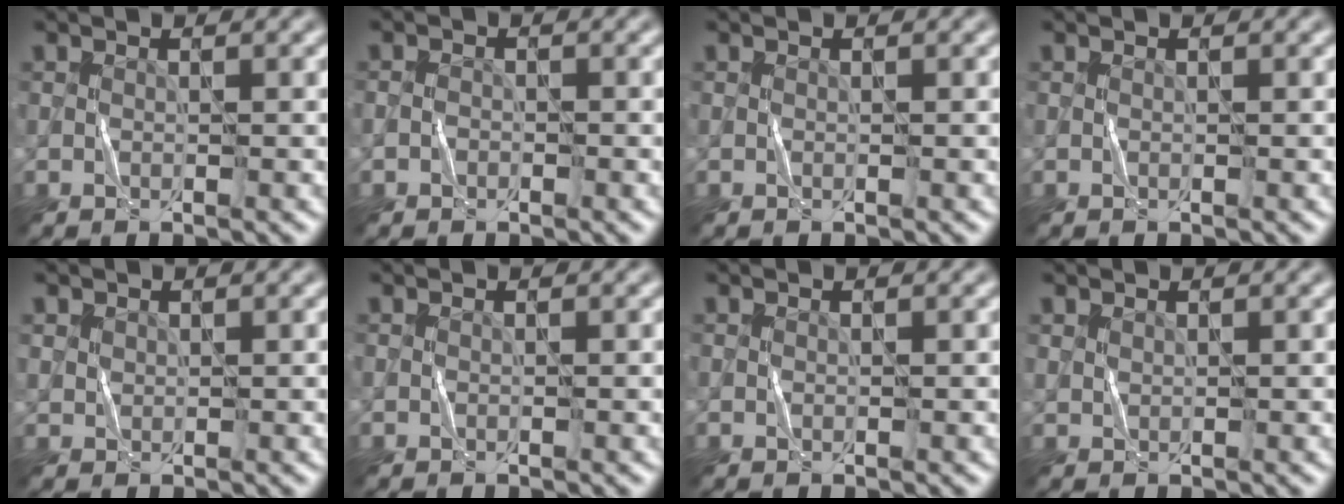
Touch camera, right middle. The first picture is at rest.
{"total": 0.7, "force": [-0.4, 0.6, 0.2], "torque": [-0.003, -0.001, -0.010]}
{"total": 0.0}
{"total": 0.0}
{"total": 1.0, "force": [0.6, 0.8, 0.1], "torque": [-0.002, -0.002, 0.015]}
{"total": 0.0}
{"total": 0.0}
{"total": 0.8, "force": [0.6, 0.5, 0.2], "torque": [-0.006, -0.001, 0.016]}